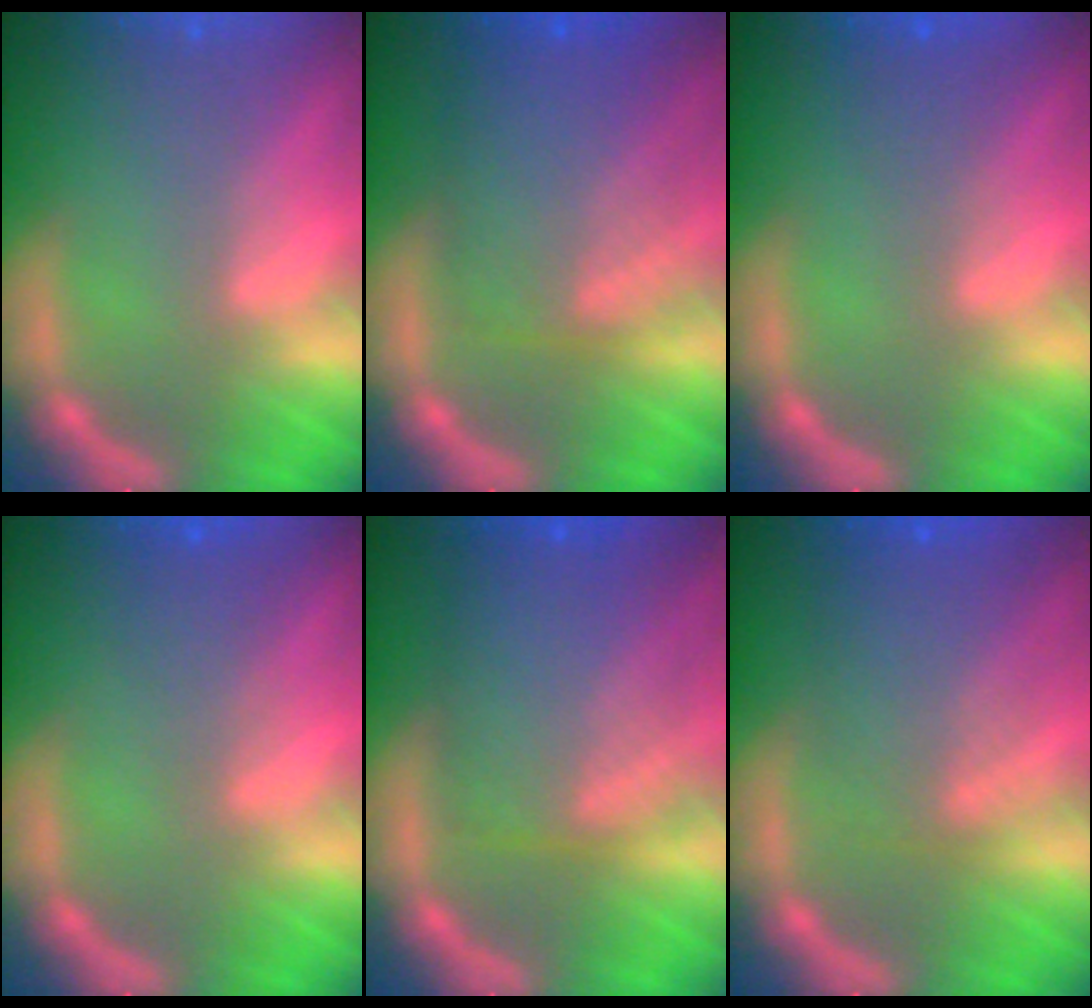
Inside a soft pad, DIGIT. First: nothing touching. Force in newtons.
{"total": 8.0}
{"total": 1.4}
{"total": 1.9}
{"total": 8.6}
{"total": 6.0}